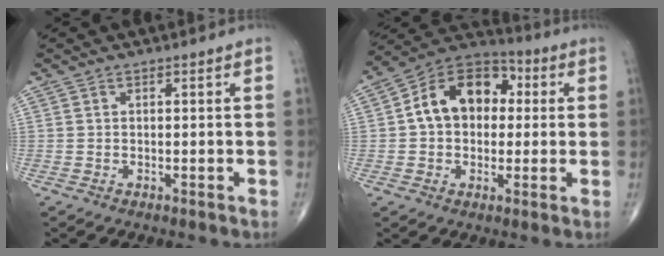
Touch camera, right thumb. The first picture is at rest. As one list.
[{"total": 14.4, "force": [1.9, 10.4, 9.8], "torque": [-0.128, 0.031, 0.018]}]